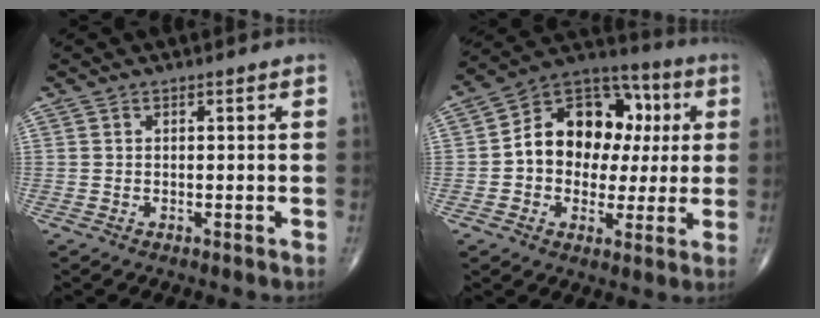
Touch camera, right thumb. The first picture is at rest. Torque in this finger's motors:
{"motor_torque": [1.74, 2.80, 1.25, -0.35, 0.11]}